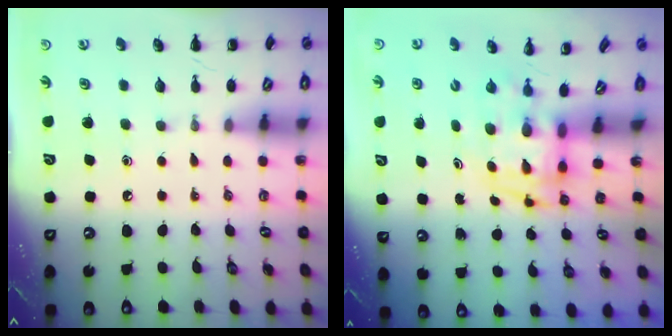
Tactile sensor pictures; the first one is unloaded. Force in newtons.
{"total": 3.5, "press": 3.5, "slide": 0.7}